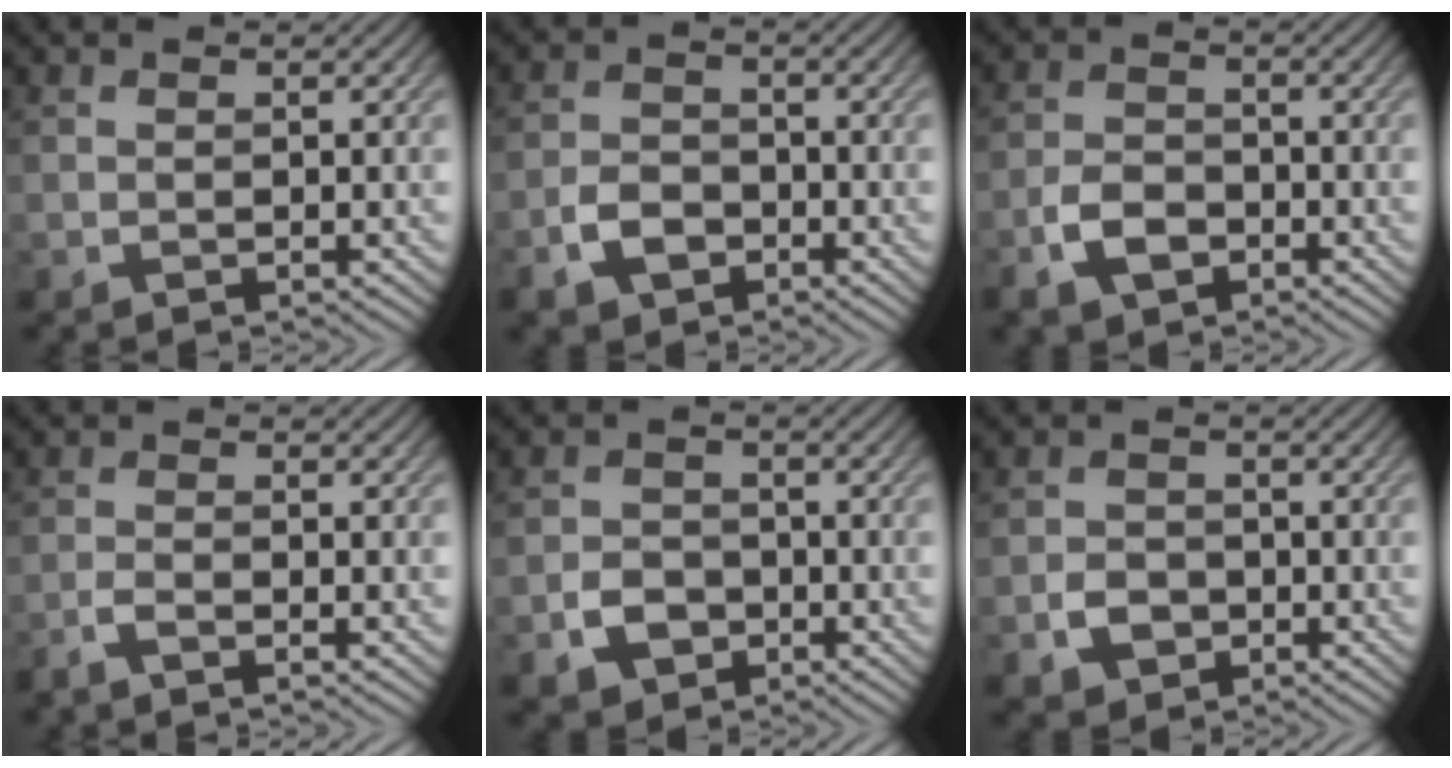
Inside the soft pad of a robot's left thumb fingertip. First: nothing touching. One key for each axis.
{"total": 4.4, "fx": -2.5, "fy": 2.8, "fz": 2.2, "tx": -0.048, "ty": -0.003, "tz": -0.055}
{"total": 4.7, "fx": -2.6, "fy": 2.8, "fz": 2.7, "tx": -0.057, "ty": -0.004, "tz": -0.057}
{"total": 2.0, "fx": -1.5, "fy": 0.2, "fz": 1.2, "tx": -0.026, "ty": -0.002, "tz": -0.040}
{"total": 3.8, "fx": -1.8, "fy": 2.9, "fz": 1.7, "tx": -0.035, "ty": -0.005, "tz": -0.036}
{"total": 3.1, "fx": -1.3, "fy": 2.5, "fz": 1.3, "tx": -0.024, "ty": -0.002, "tz": -0.026}